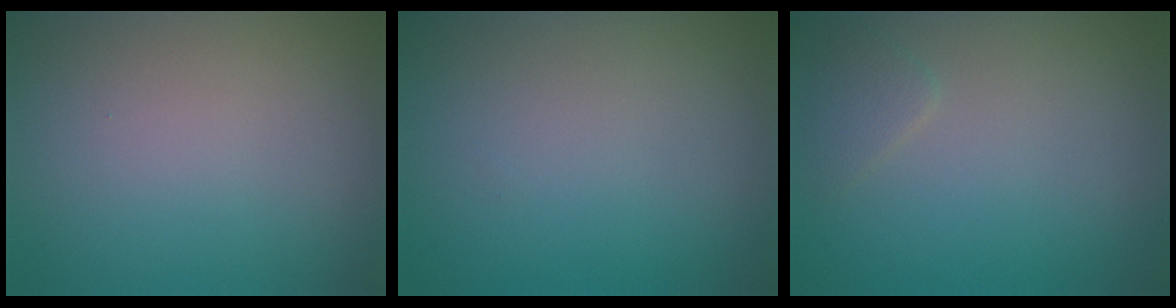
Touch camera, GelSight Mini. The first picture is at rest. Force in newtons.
{"total": 0.0}
{"total": 1.2, "press": 1.2, "slide": 0.1}